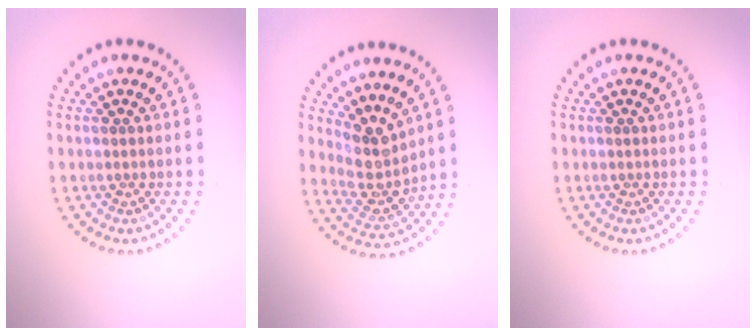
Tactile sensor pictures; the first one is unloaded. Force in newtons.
{"total": 3.9, "press": 2.8, "slide": 2.6}
{"total": 0.0}